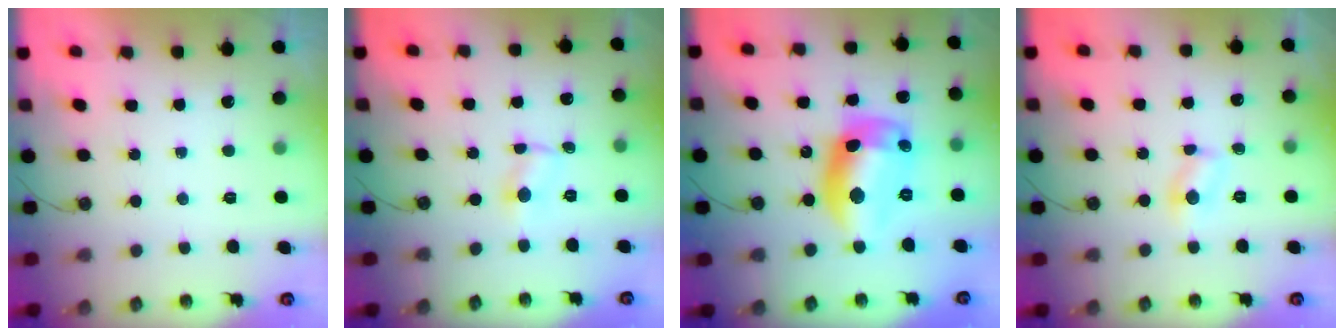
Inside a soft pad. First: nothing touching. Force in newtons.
{"total": 1.7, "press": 1.7, "slide": 0.2}
{"total": 14.9, "press": 14.8, "slide": 0.9}
{"total": 5.0, "press": 4.9, "slide": 0.5}